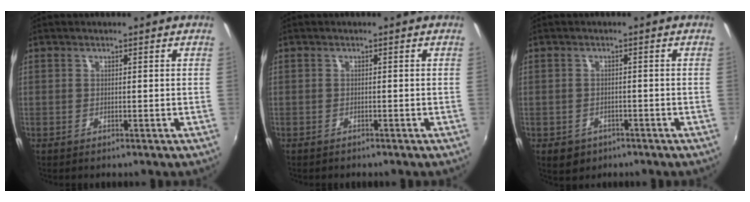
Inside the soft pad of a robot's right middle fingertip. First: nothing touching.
{"total": 0.8, "force": [-0.8, 0.2, 0.1], "torque": [-0.007, 0.000, -0.011]}
{"total": 4.1, "force": [-2.2, 3.1, 1.6], "torque": [-0.037, -0.006, -0.026]}